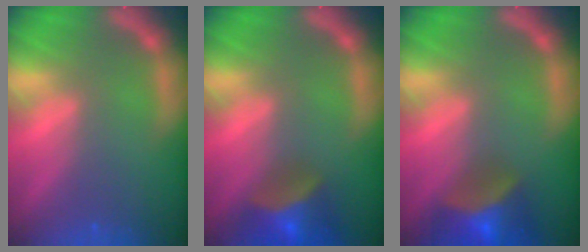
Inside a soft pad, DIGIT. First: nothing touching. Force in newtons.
{"total": 6.5}
{"total": 7.5}